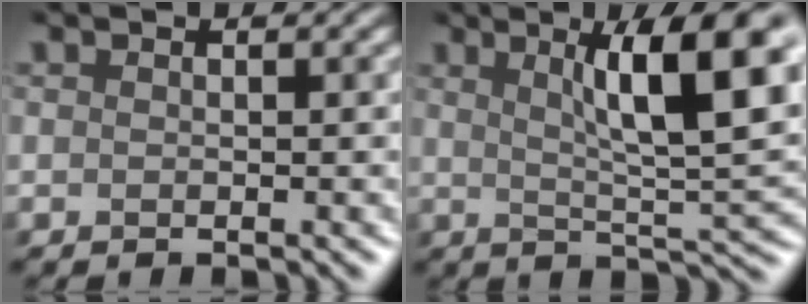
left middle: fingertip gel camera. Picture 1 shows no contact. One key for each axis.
{"total": 10.8, "fx": 3.2, "fy": 2.4, "fz": 10.0, "tx": -0.132, "ty": 0.005, "tz": 0.054}